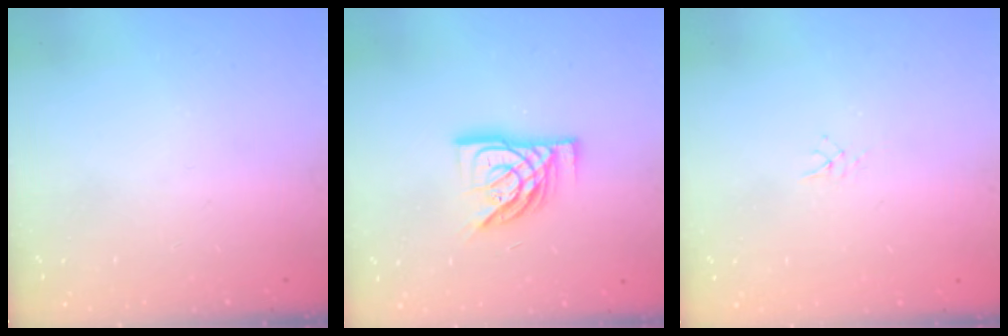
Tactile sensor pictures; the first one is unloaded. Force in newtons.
{"total": 13.3, "press": 13.2, "slide": 1.2}
{"total": 1.9, "press": 1.9, "slide": 0.3}